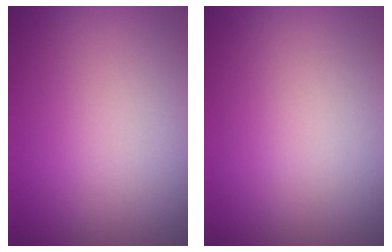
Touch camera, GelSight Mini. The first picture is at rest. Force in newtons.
{"total": 0.0}